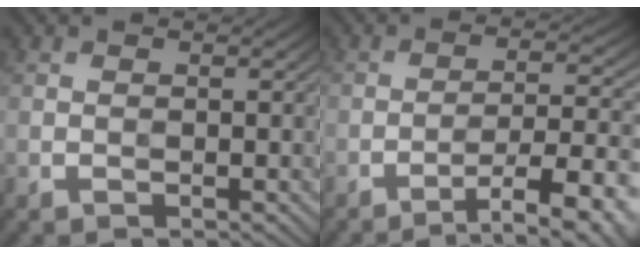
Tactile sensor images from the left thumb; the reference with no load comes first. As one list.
[{"total": 11.0, "force": [-6.8, 2.6, 8.2], "torque": [-0.129, 0.010, -0.090]}]